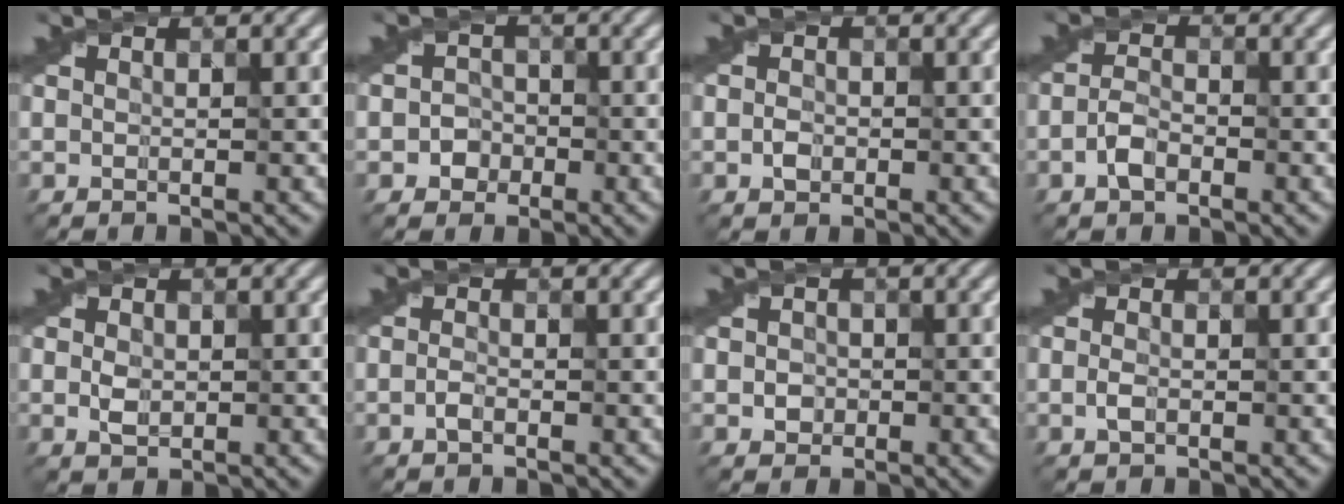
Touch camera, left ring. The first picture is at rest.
{"total": 1.7, "force": [-0.7, 1.5, 0.3], "torque": [0.004, 0.006, -0.016]}
{"total": 1.1, "force": [-0.3, 0.9, 0.6], "torque": [-0.011, 0.001, -0.009]}
{"total": 1.9, "force": [-0.9, 1.1, 1.3], "torque": [-0.025, 0.006, -0.023]}
{"total": 1.7, "force": [-0.1, 1.3, 1.0], "torque": [-0.019, -0.001, -0.002]}
{"total": 0.8, "force": [-0.4, 0.3, 0.6], "torque": [-0.014, 0.002, -0.010]}
{"total": 1.4, "force": [-0.2, 1.3, 0.4], "torque": [0.000, -0.001, -0.006]}
{"total": 0.9, "force": [-0.3, 0.6, 0.7], "torque": [-0.015, 0.001, -0.007]}